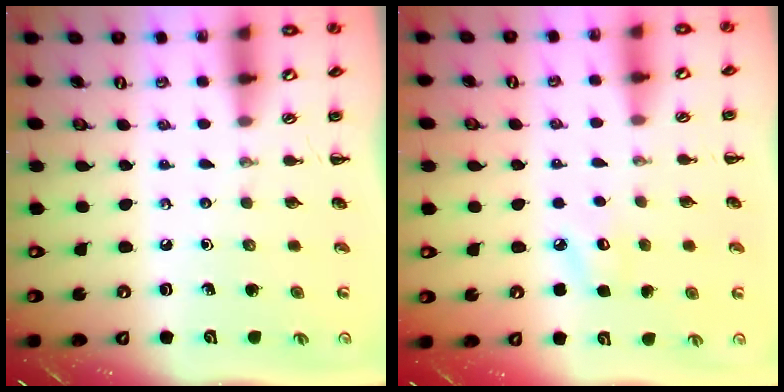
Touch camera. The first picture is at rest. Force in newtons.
{"total": 5.4, "press": 5.2, "slide": 1.5}